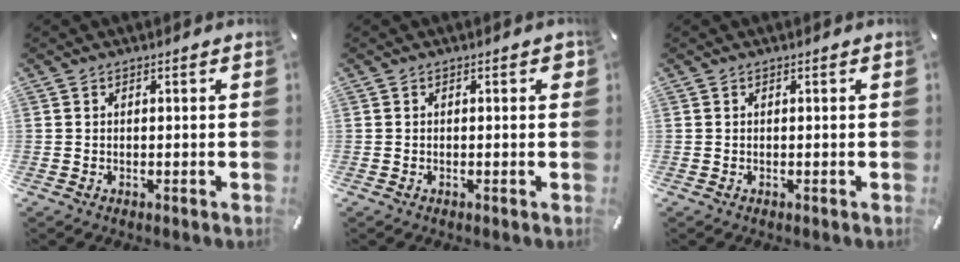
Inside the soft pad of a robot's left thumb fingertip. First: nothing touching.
{"total": 1.4, "force": [0.0, 0.7, 1.2], "torque": [-0.014, 0.001, -0.004]}
{"total": 0.0}